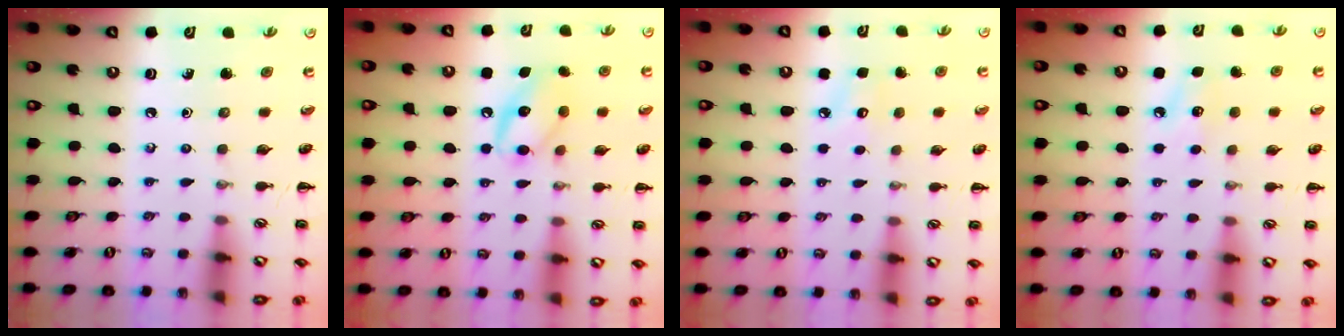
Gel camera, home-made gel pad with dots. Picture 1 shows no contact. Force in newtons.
{"total": 11.9, "press": 11.8, "slide": 1.0}
{"total": 5.4, "press": 5.2, "slide": 1.5}
{"total": 7.4, "press": 7.2, "slide": 1.9}